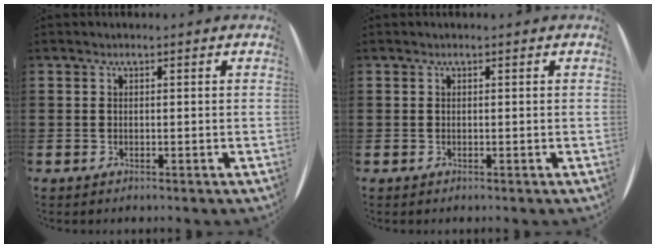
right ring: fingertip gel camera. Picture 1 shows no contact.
{"total": 0.0}